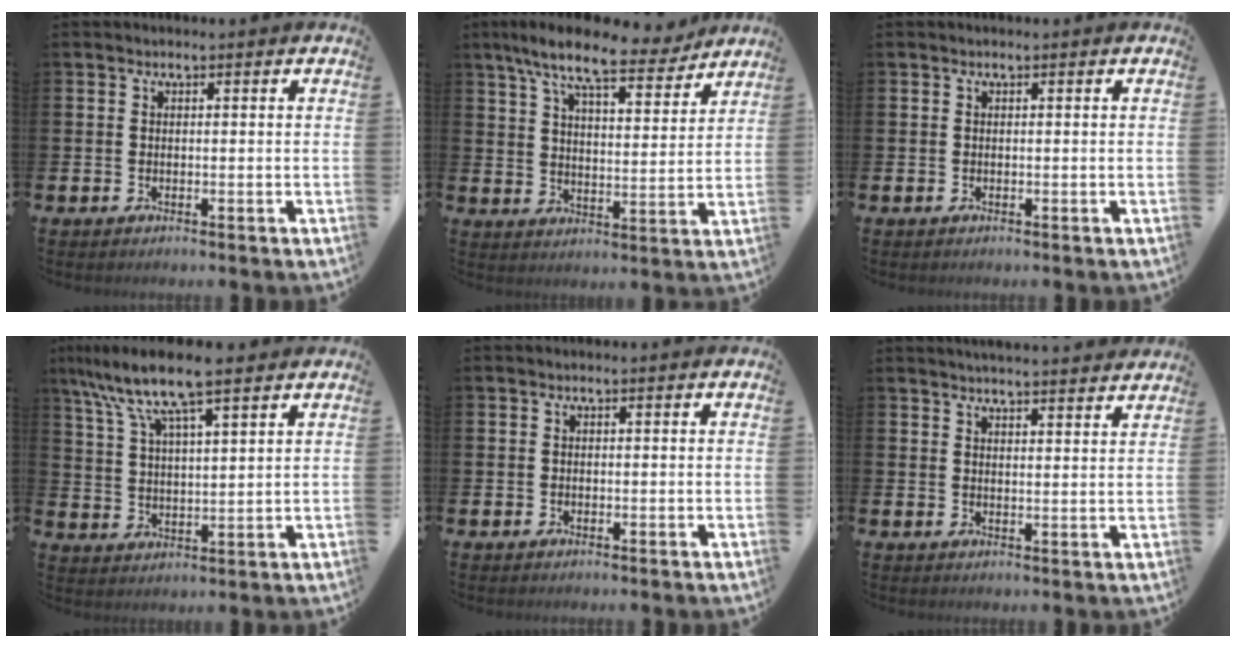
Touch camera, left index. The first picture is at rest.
{"total": 10.2, "force": [8.7, 2.2, 4.9], "torque": [-0.109, -0.040, 0.151]}
{"total": 0.0}
{"total": 9.9, "force": [8.1, 1.4, 5.6], "torque": [-0.131, -0.022, 0.144]}
{"total": 0.0}
{"total": 3.6, "force": [3.6, -0.3, 0.0], "torque": [-0.002, -0.023, 0.063]}